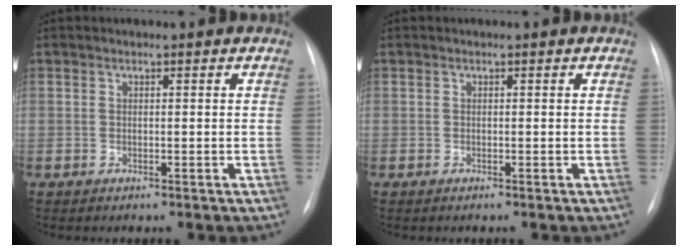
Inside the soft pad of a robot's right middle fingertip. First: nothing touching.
{"total": 0.0}